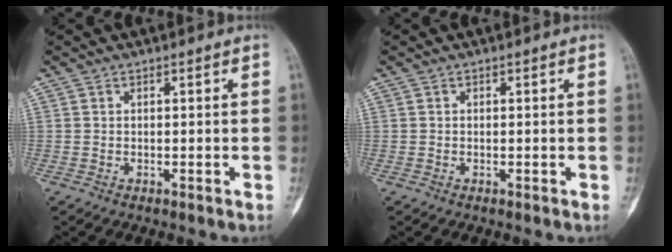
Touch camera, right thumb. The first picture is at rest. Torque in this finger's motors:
{"motor_torque": [-1.71, 0.06, -0.08, -0.11, -0.02]}